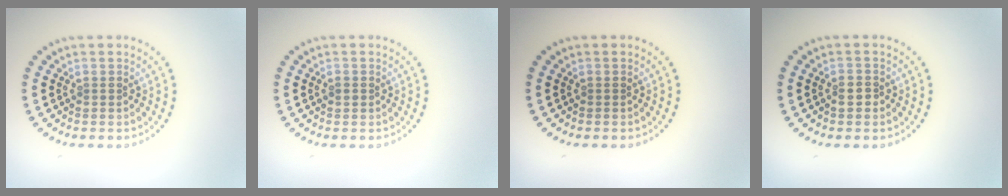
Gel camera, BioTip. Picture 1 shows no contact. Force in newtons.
{"total": 1.0, "press": 1.0, "slide": 0.1}
{"total": 0.0}
{"total": 1.3, "press": 1.2, "slide": 0.5}